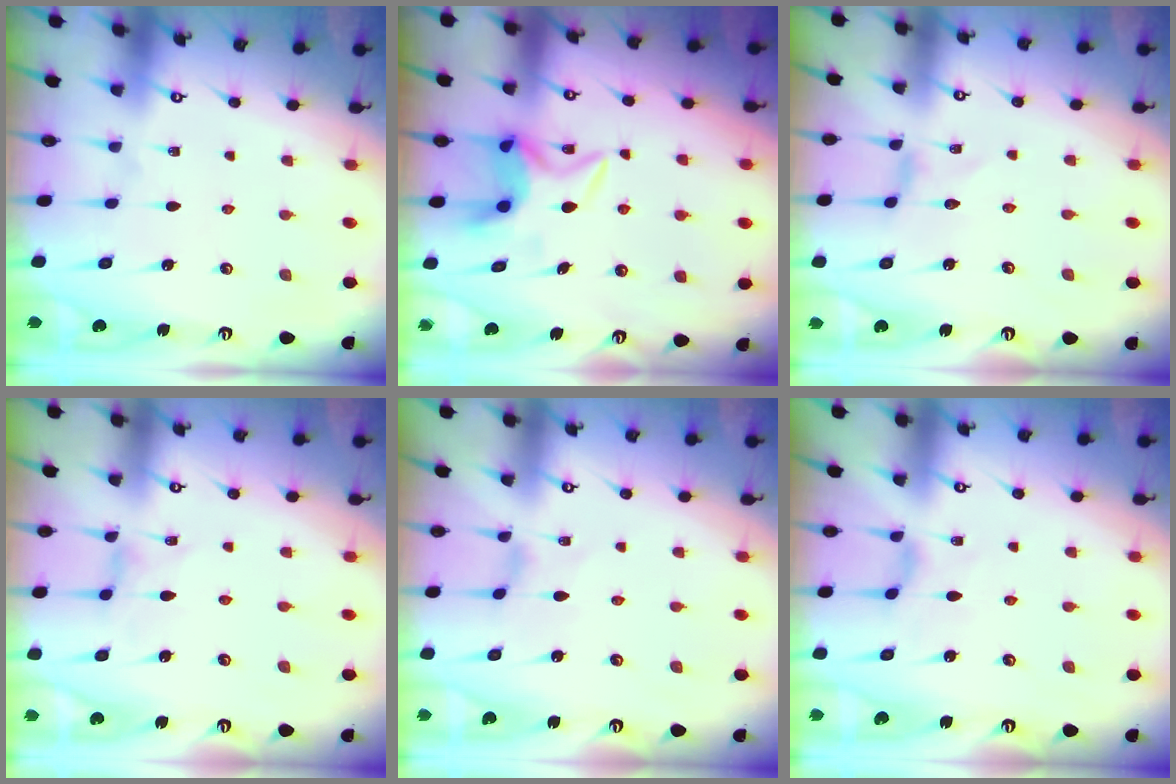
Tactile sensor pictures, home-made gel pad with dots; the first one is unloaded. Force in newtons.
{"total": 5.5, "press": 5.5, "slide": 0.4}
{"total": 0.0}
{"total": 0.0}
{"total": 0.0}
{"total": 2.0, "press": 2.0, "slide": 0.3}